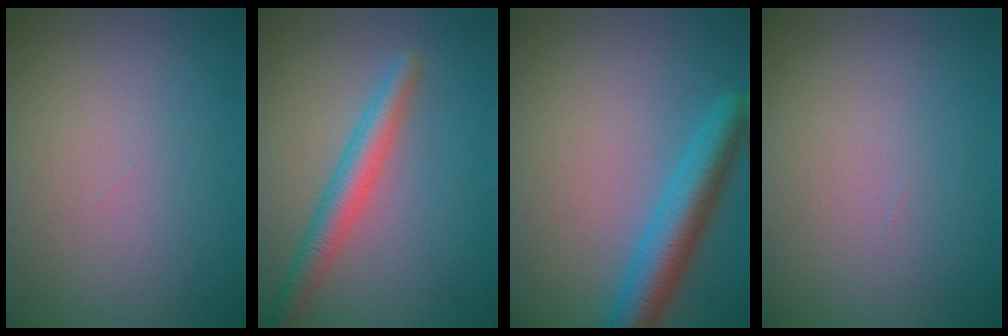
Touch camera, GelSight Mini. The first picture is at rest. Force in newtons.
{"total": 3.7, "press": 3.7, "slide": 0.1}
{"total": 5.3, "press": 5.2, "slide": 0.2}
{"total": 0.0}